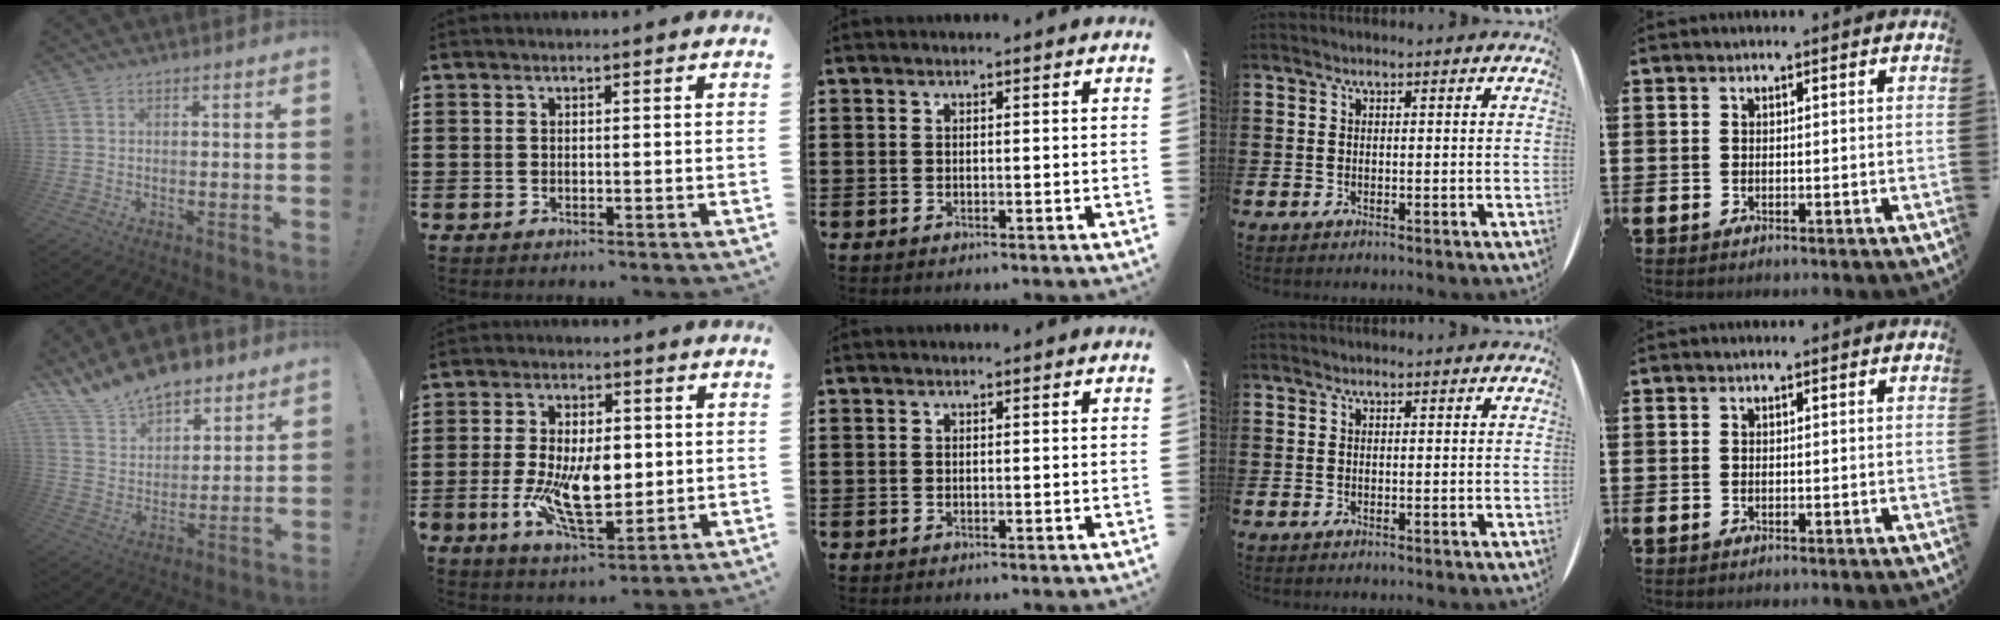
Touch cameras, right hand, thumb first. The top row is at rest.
{"thumb": {"total": 12.8, "force": [11.2, 5.5, 2.8], "torque": [-0.069, -0.089, 0.213]}, "index": {"total": 11.4, "force": [-0.9, 5.3, 10.0], "torque": [-0.197, -0.009, -0.013]}}